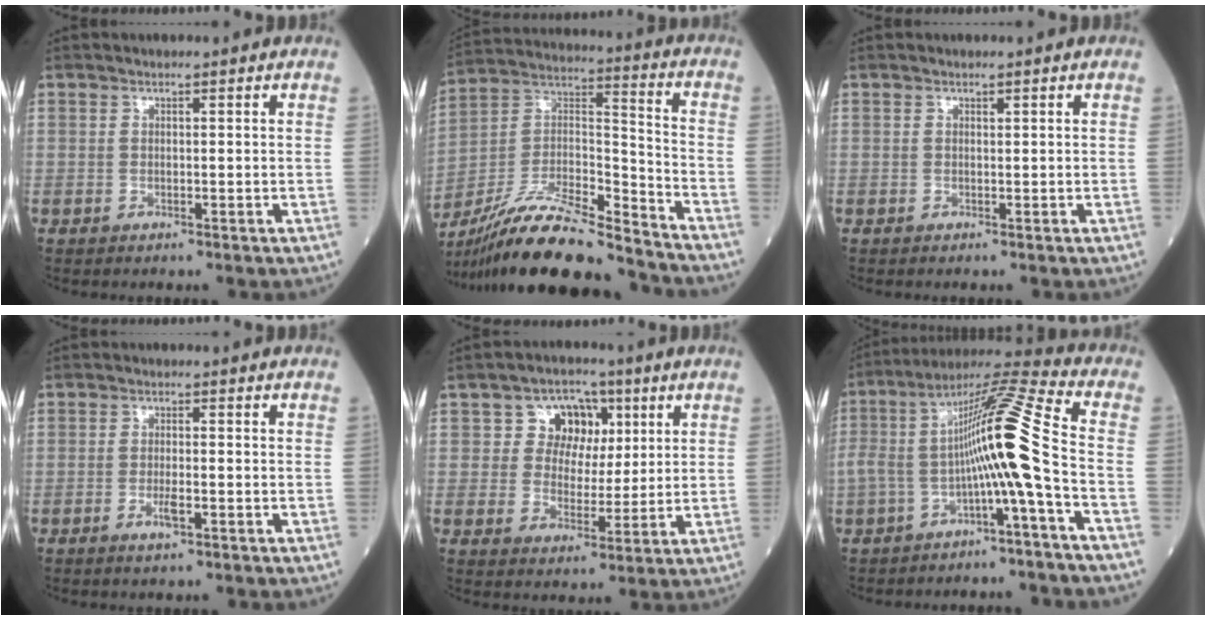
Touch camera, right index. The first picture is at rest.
{"total": 20.7, "force": [-18.3, 2.4, 9.4], "torque": [-0.200, 0.010, -0.329]}
{"total": 0.0}
{"total": 2.5, "force": [-1.2, 0.4, 2.2], "torque": [-0.042, -0.002, -0.020]}
{"total": 7.3, "force": [2.6, 6.0, 3.2], "torque": [-0.042, 0.024, 0.045]}
{"total": 13.7, "force": [-2.5, -0.9, 13.5], "torque": [-0.241, 0.037, -0.052]}